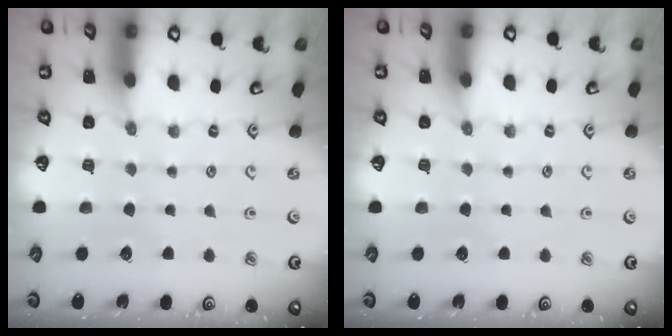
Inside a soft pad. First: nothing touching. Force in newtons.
{"total": 0.0}